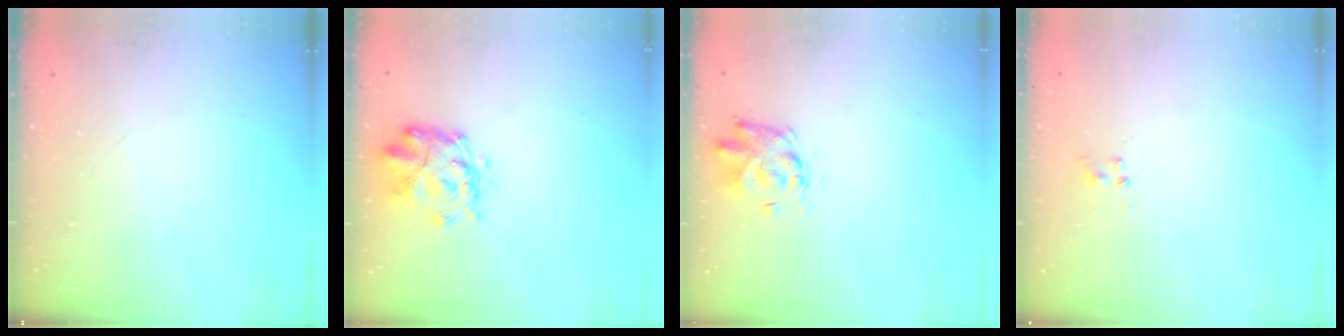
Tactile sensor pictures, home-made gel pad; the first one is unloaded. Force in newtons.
{"total": 3.8, "press": 3.4, "slide": 1.6}
{"total": 2.5, "press": 2.4, "slide": 0.7}
{"total": 1.0, "press": 0.9, "slide": 0.4}